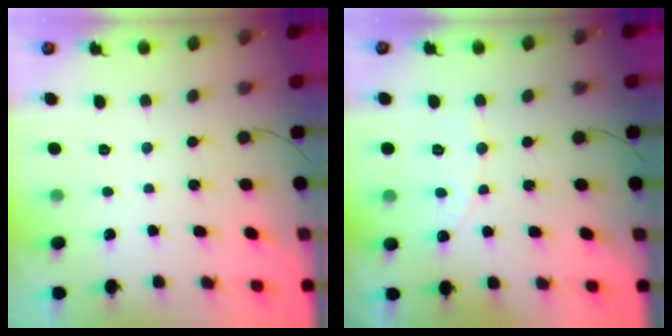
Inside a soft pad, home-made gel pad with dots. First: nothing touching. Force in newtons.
{"total": 5.2, "press": 5.2, "slide": 0.4}